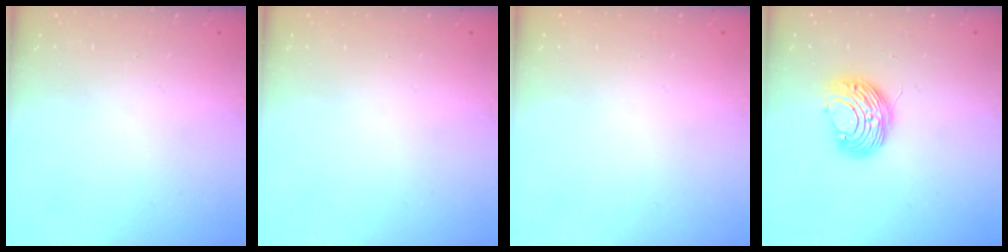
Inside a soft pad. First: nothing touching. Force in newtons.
{"total": 0.0}
{"total": 0.0}
{"total": 10.0, "press": 10.0, "slide": 0.7}